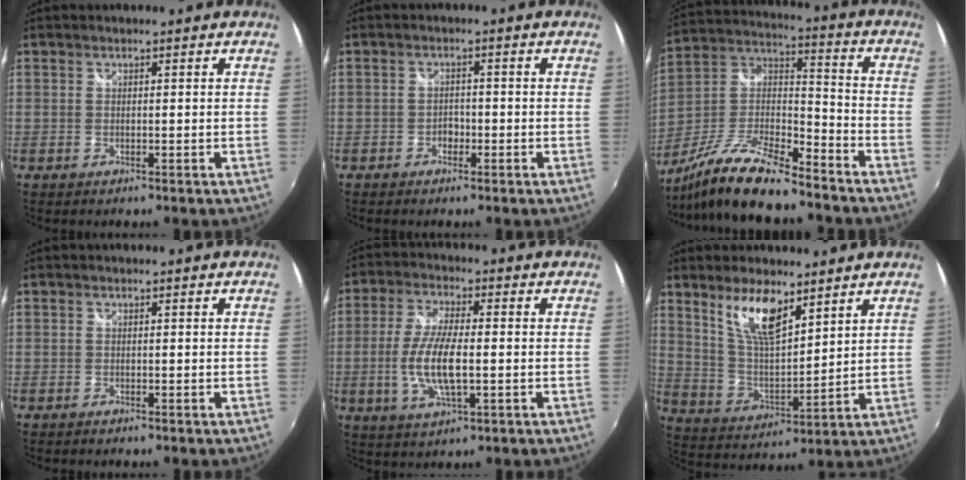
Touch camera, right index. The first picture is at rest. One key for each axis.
{"total": 1.9, "fx": -1.1, "fy": 1.4, "fz": 0.6, "tx": -0.012, "ty": 0.002, "tz": -0.018}
{"total": 17.9, "fx": -13.9, "fy": 4.1, "fz": 10.5, "tx": -0.223, "ty": -0.007, "tz": -0.256}
{"total": 0.5, "fx": -0.5, "fy": 0.2, "fz": 0.1, "tx": -0.005, "ty": -0.003, "tz": -0.011}
{"total": 10.0, "fx": -1.5, "fy": 3.1, "fz": 9.4, "tx": -0.194, "ty": -0.003, "tz": -0.031}
{"total": 10.9, "fx": 7.0, "fy": 3.4, "fz": 7.6, "tx": -0.140, "ty": 0.001, "tz": 0.141}